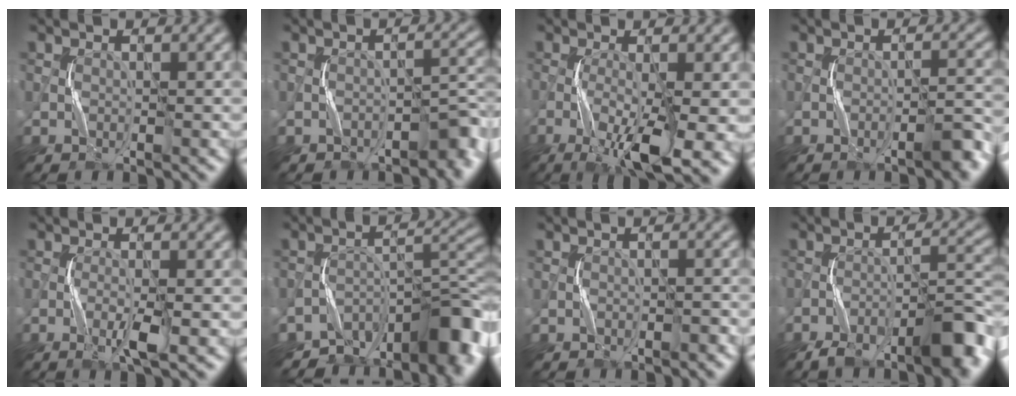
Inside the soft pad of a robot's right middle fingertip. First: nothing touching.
{"total": 3.5, "force": [-2.5, 1.7, 1.7], "torque": [-0.004, 0.003, -0.037]}
{"total": 7.9, "force": [-3.1, 1.6, 7.1], "torque": [-0.124, -0.007, -0.048]}
{"total": 2.4, "force": [-1.4, 0.4, 2.0], "torque": [-0.029, 0.010, -0.024]}
{"total": 2.0, "force": [-0.8, 0.0, 1.8], "torque": [-0.039, -0.002, -0.018]}
{"total": 9.9, "force": [-7.6, 4.3, 4.7], "torque": [-0.037, 0.001, -0.130]}
{"total": 1.0, "force": [-0.6, 0.6, 0.5], "torque": [-0.007, 0.002, -0.011]}
{"total": 6.8, "force": [-4.9, 1.7, 4.4], "torque": [-0.064, 0.009, -0.082]}